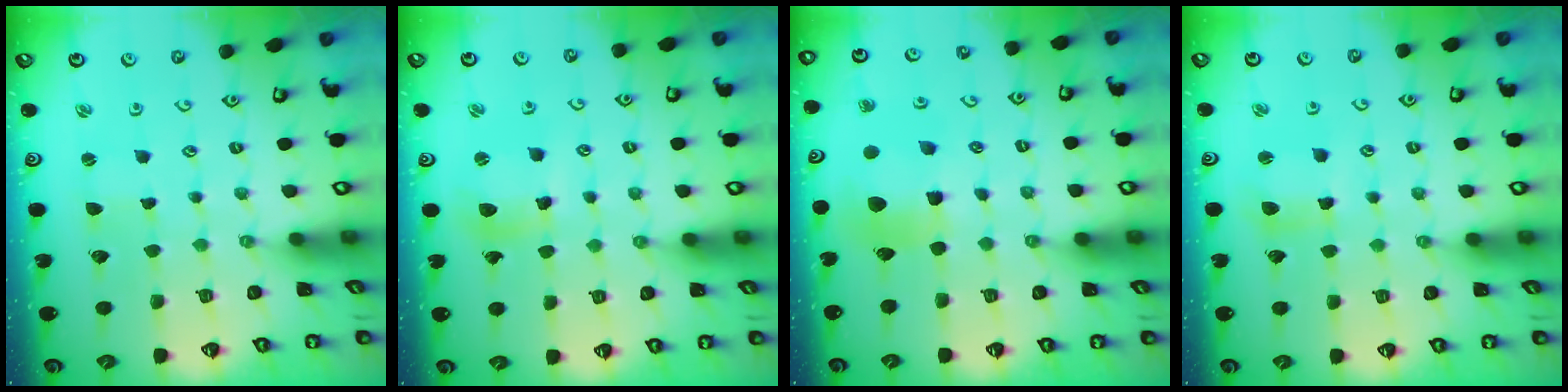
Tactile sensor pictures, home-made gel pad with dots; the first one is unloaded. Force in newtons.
{"total": 8.7, "press": 8.6, "slide": 1.1}
{"total": 9.2, "press": 9.1, "slide": 1.5}
{"total": 4.3, "press": 4.2, "slide": 0.5}